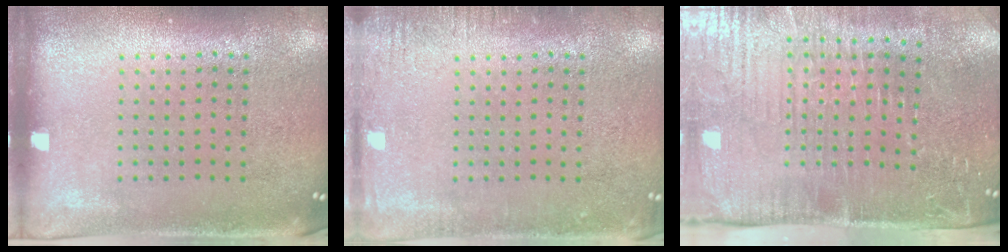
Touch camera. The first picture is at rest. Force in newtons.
{"total": 1.8, "press": 1.8, "slide": 0.2}
{"total": 5.2, "press": 4.5, "slide": 2.6}